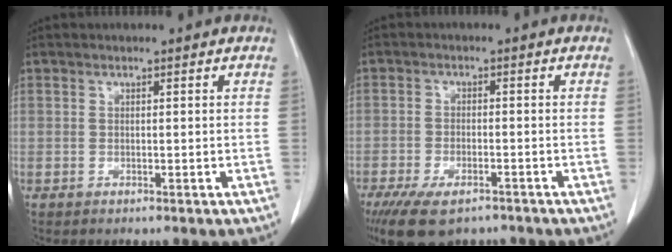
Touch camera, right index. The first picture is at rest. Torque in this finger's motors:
{"motor_torque": [1.14, -0.99, 0.36, 0.11]}